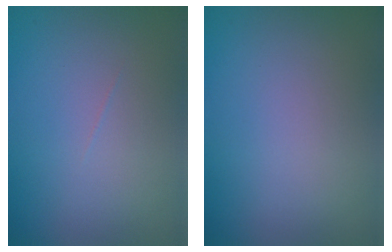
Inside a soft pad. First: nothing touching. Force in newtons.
{"total": 0.0}